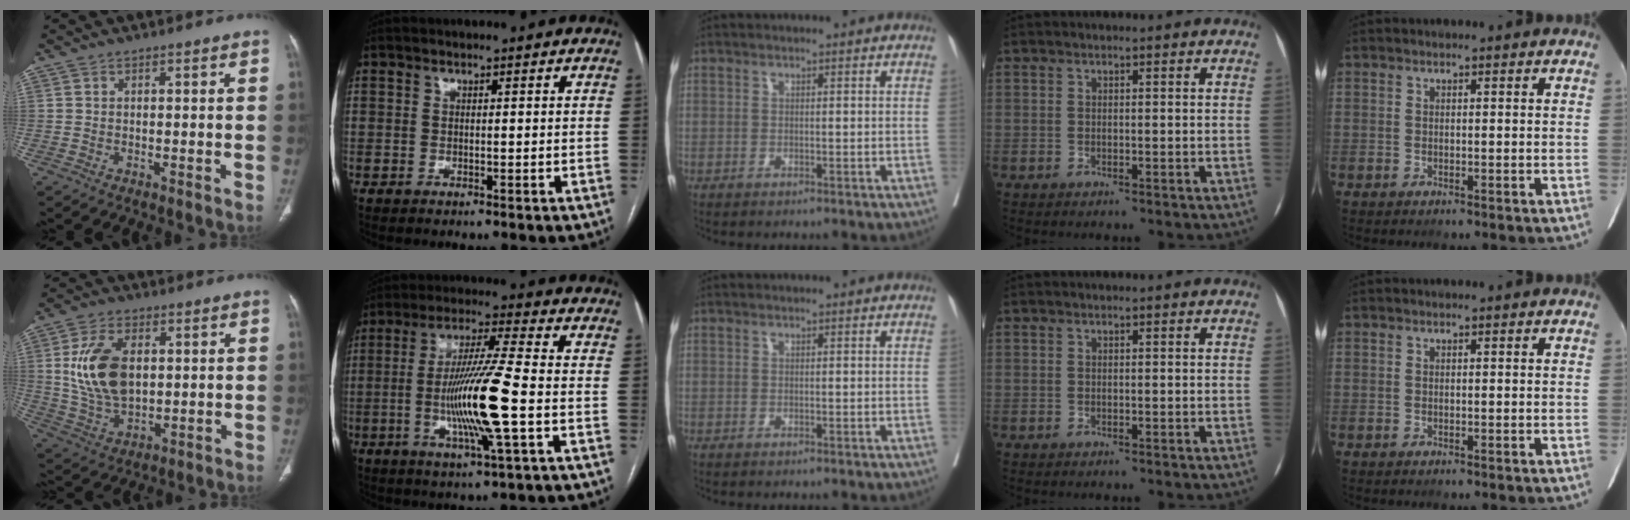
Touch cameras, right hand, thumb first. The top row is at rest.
{"thumb": {"total": 13.7, "force": [2.1, 8.3, 10.8], "torque": [-0.197, -0.009, 0.048]}, "index": {"total": 13.3, "force": [-2.5, -0.4, 13.1], "torque": [-0.255, -0.010, -0.051]}}